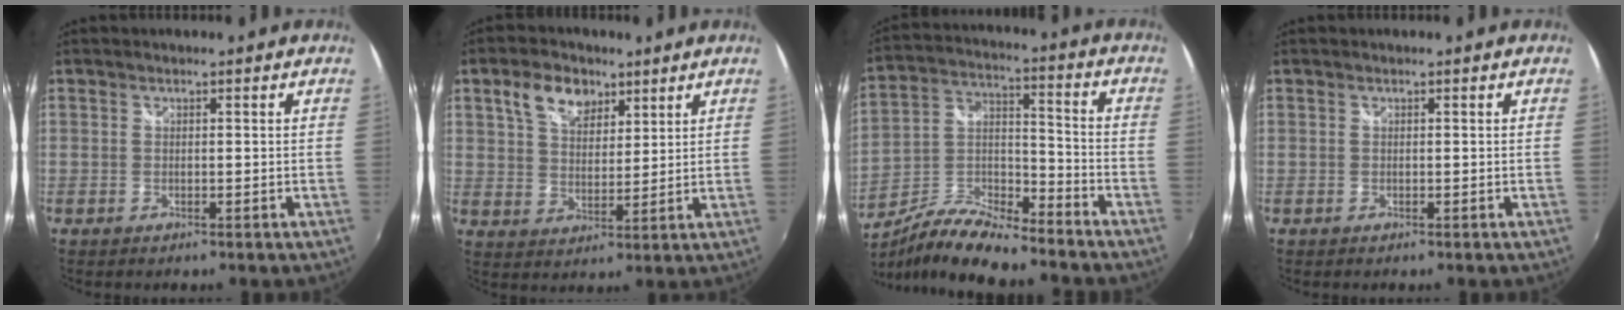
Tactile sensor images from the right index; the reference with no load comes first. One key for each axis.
{"total": 8.1, "fx": 4.6, "fy": 5.0, "fz": 4.5, "tx": -0.082, "ty": 0.018, "tz": 0.081}
{"total": 11.6, "fx": -10.5, "fy": 0.8, "fz": 4.8, "tx": -0.102, "ty": -0.003, "tz": -0.196}
{"total": 0.0}